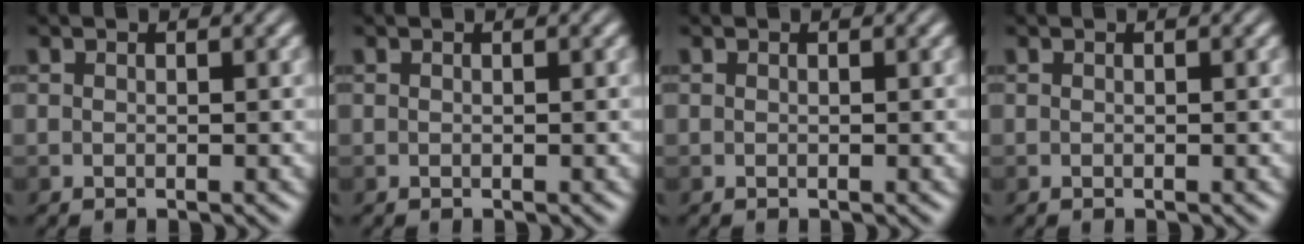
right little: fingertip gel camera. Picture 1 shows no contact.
{"total": 0.0}
{"total": 0.0}
{"total": 0.0}